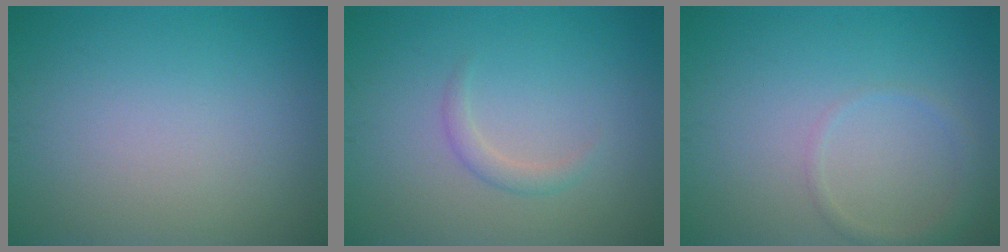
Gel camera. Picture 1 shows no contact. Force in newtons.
{"total": 1.3, "press": 1.3, "slide": 0.1}
{"total": 1.4, "press": 1.4, "slide": 0.1}